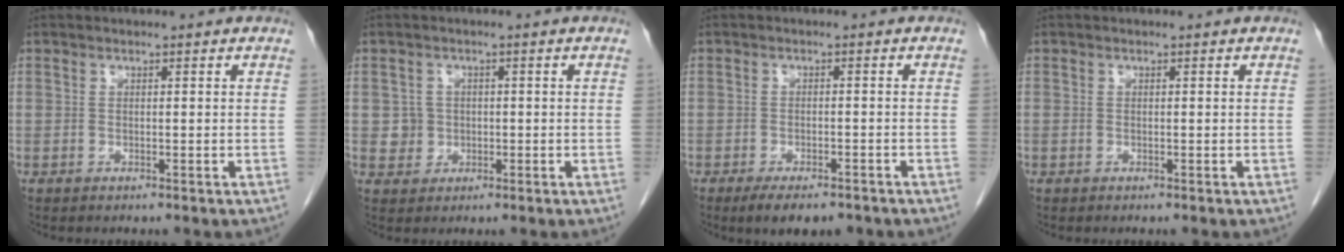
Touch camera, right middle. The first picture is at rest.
{"total": 2.6, "force": [0.0, 2.6, 0.3], "torque": [0.001, 0.007, 0.002]}
{"total": 6.0, "force": [-4.5, 1.9, 3.5], "torque": [-0.047, -0.006, -0.066]}
{"total": 0.0}